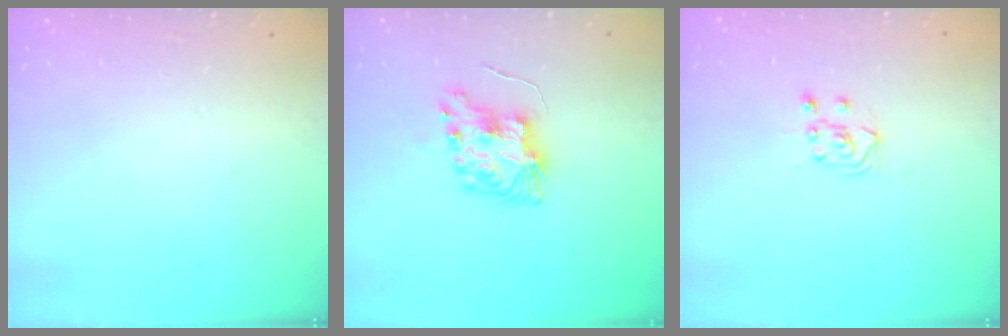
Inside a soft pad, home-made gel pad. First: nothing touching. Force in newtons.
{"total": 9.1, "press": 9.1, "slide": 0.3}
{"total": 4.5, "press": 4.4, "slide": 0.8}